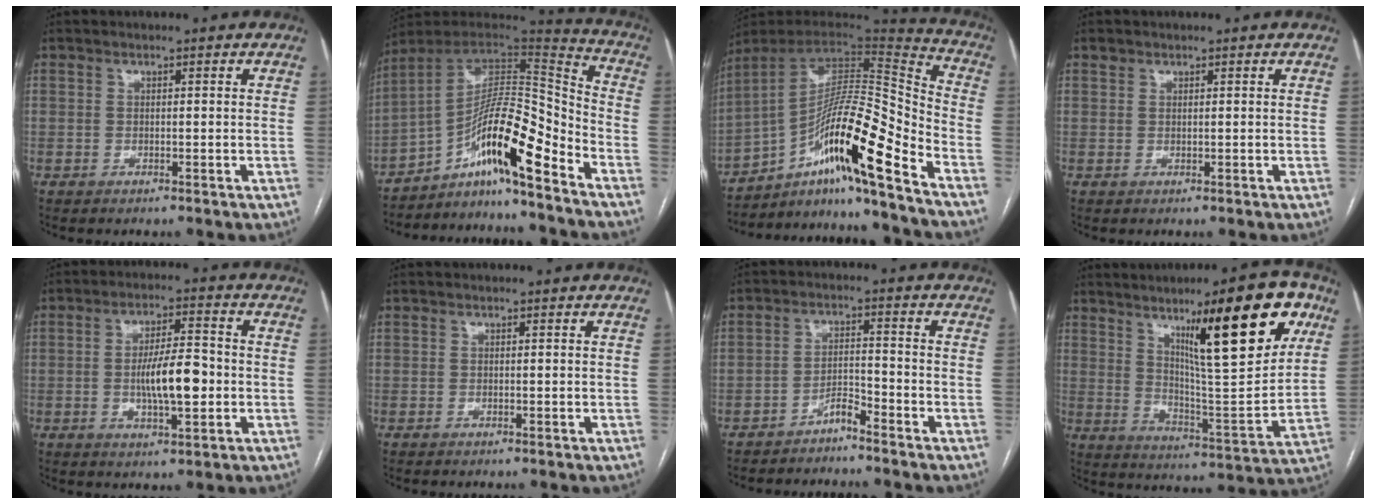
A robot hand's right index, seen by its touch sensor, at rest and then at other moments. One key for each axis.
{"total": 15.3, "fx": -9.4, "fy": 1.5, "fz": 11.9, "tx": -0.198, "ty": 0.027, "tz": -0.155}
{"total": 20.0, "fx": -11.6, "fy": 0.4, "fz": 16.3, "tx": -0.262, "ty": 0.009, "tz": -0.200}
{"total": 0.9, "fx": 0.6, "fy": 0.6, "fz": 0.1, "tx": 0.005, "ty": 0.004, "tz": 0.009}
{"total": 8.8, "fx": -1.2, "fy": 2.2, "fz": 8.5, "tx": -0.154, "ty": 0.005, "tz": -0.019}
{"total": 0.0}
{"total": 2.9, "fx": -2.7, "fy": 0.4, "fz": 1.1, "tx": -0.014, "ty": -0.002, "tz": -0.051}
{"total": 21.1, "fx": 10.6, "fy": 3.0, "fz": 18.1, "tx": -0.243, "ty": 0.001, "tz": 0.160}